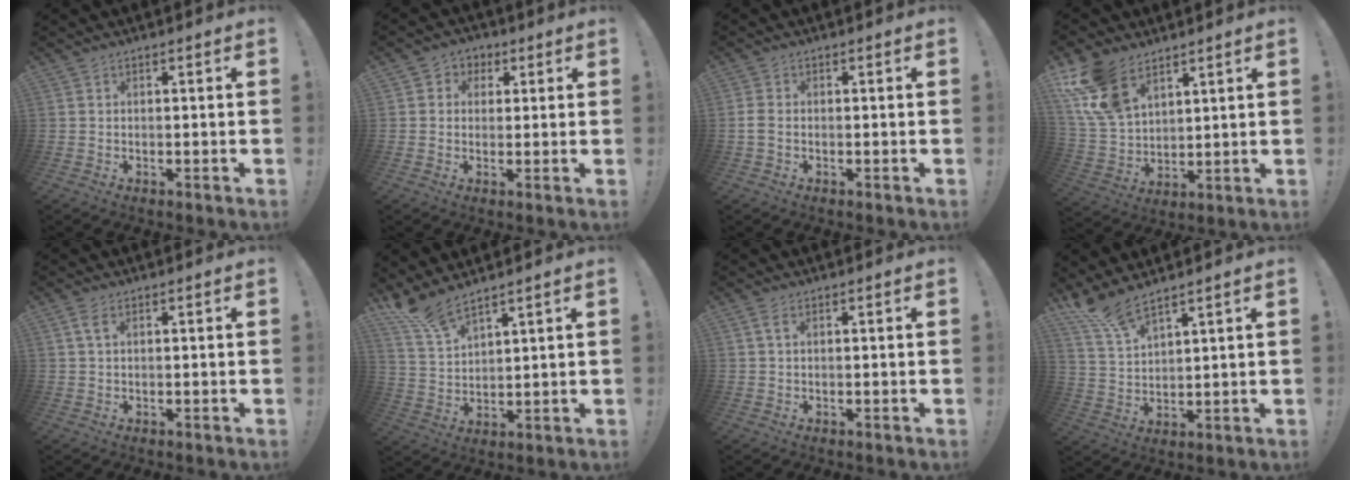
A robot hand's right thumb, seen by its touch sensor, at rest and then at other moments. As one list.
[{"total": 4.4, "force": [0.2, 4.2, 1.2], "torque": [-0.012, 0.006, 0.004]}, {"total": 2.6, "force": [-0.4, 1.7, 1.9], "torque": [-0.043, 0.006, -0.007]}, {"total": 15.2, "force": [9.3, 9.0, 7.9], "torque": [-0.164, -0.040, 0.185]}, {"total": 2.6, "force": [0.9, 1.1, 2.2], "torque": [-0.041, 0.002, 0.014]}, {"total": 7.9, "force": [7.2, 1.3, 3.0], "torque": [-0.067, -0.047, 0.135]}, {"total": 1.8, "force": [0.6, 0.7, 1.6], "torque": [-0.029, 0.002, 0.009]}, {"total": 7.4, "force": [6.6, 1.0, 3.2], "torque": [-0.068, -0.043, 0.123]}]